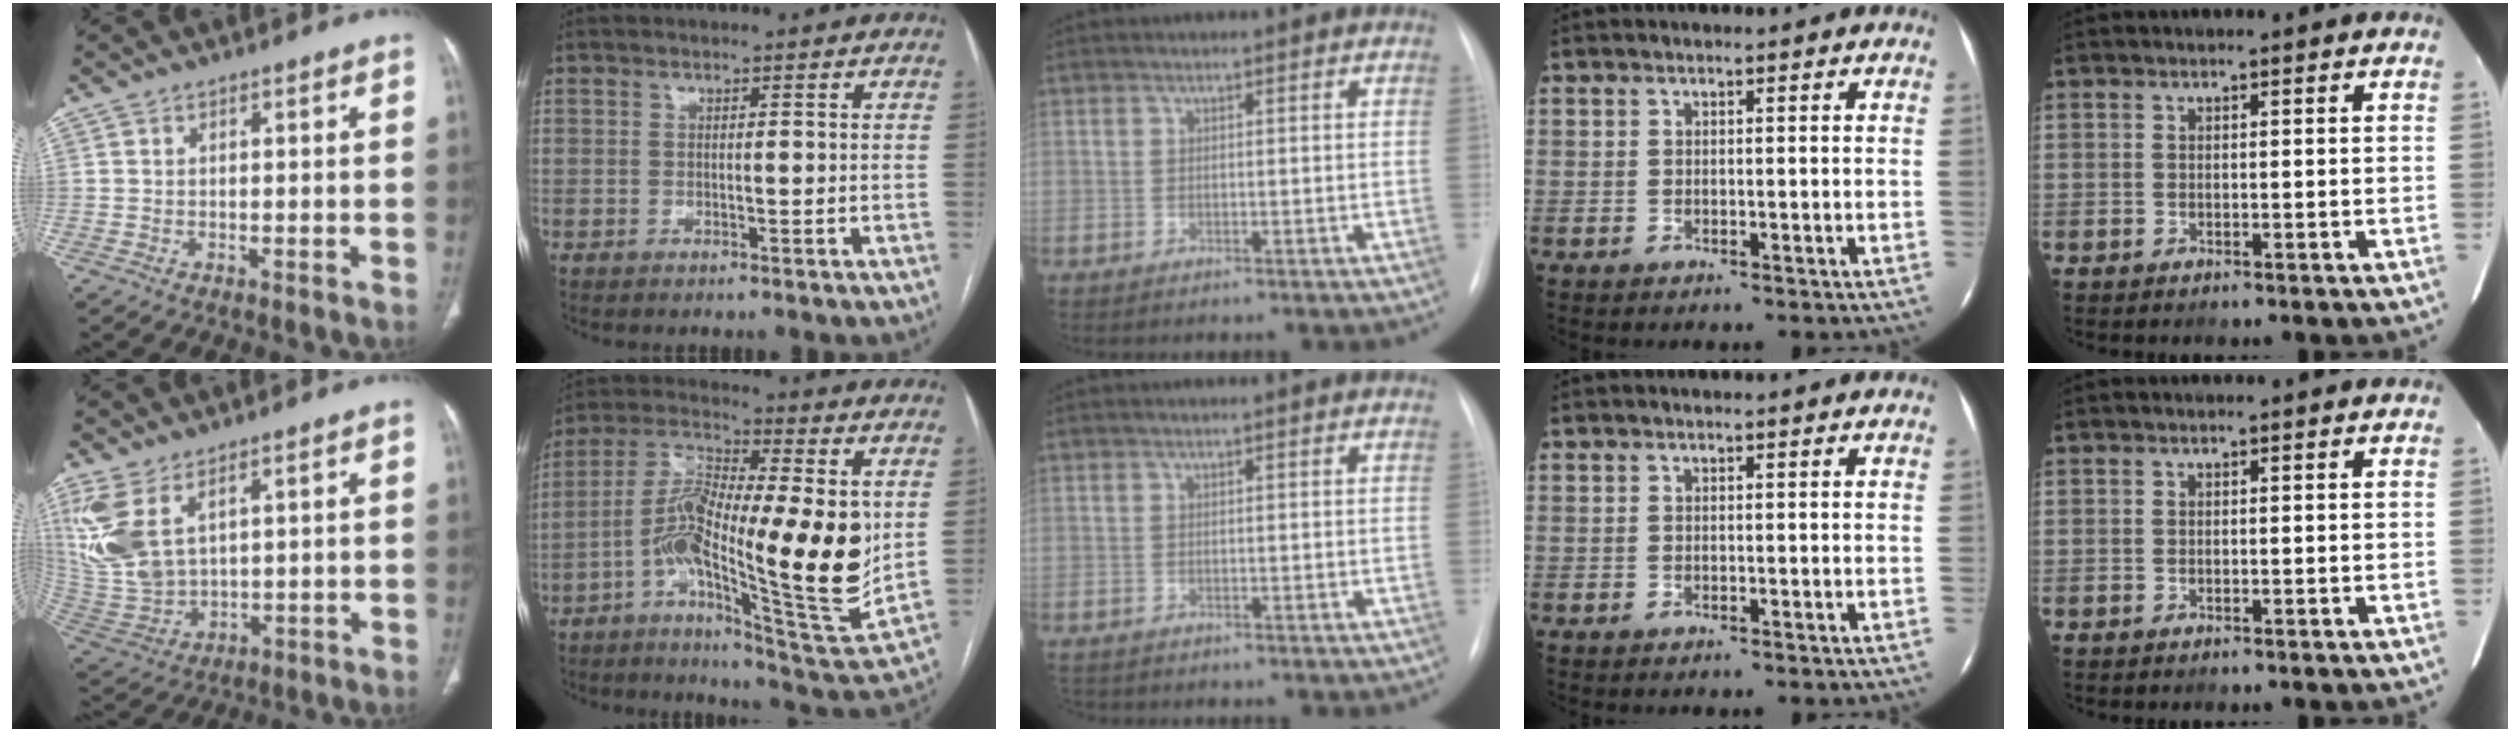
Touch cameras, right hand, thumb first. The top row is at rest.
{"thumb": {"total": 13.6, "force": [6.0, 7.4, 9.8], "torque": [-0.221, -0.018, 0.146]}, "index": {"total": 20.9, "force": [-1.2, 3.8, 20.5], "torque": [-0.356, 0.004, -0.020]}, "middle": {"total": 1.5, "force": [-1.3, 0.8, 0.2], "torque": [-0.007, -0.002, -0.019]}}